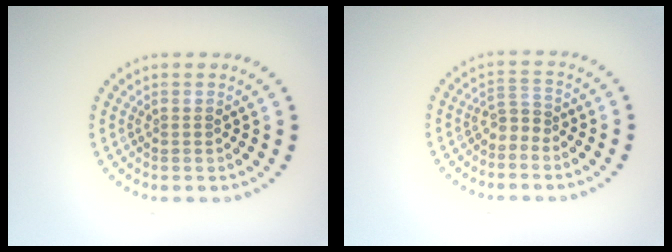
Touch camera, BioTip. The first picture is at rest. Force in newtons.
{"total": 1.6, "press": 1.1, "slide": 1.2}